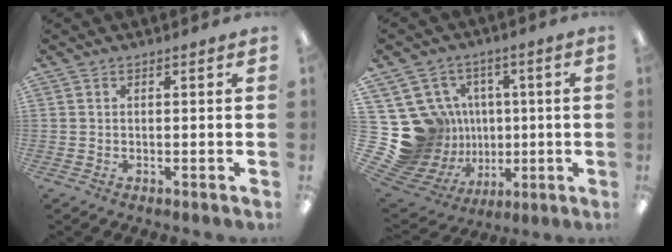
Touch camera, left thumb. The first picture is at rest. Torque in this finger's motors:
{"motor_torque": [0.04, 0.13, 0.00, -0.03, 0.01]}